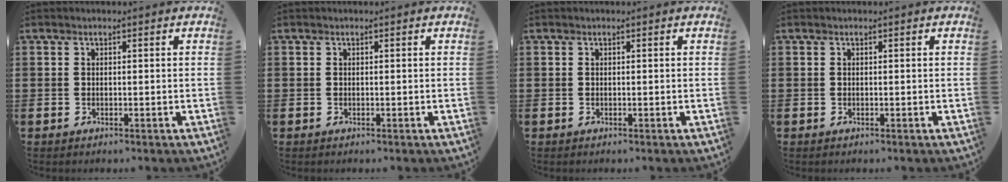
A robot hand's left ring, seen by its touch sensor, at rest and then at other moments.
{"total": 0.0}
{"total": 0.0}
{"total": 0.0}